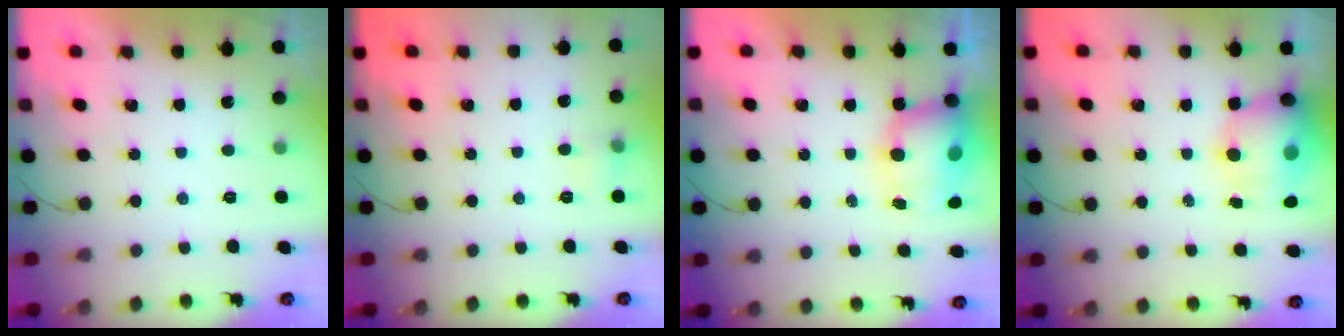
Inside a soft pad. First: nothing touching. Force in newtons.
{"total": 5.9, "press": 5.7, "slide": 1.6}
{"total": 9.8, "press": 9.5, "slide": 2.2}
{"total": 11.8, "press": 11.3, "slide": 3.2}